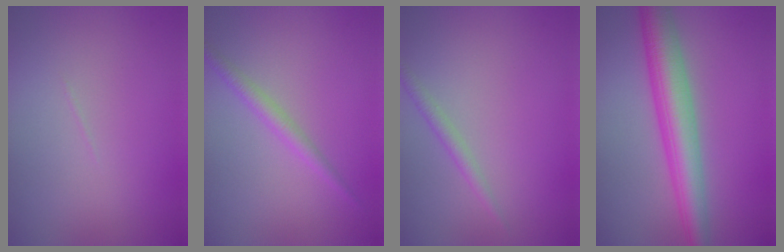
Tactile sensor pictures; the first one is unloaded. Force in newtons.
{"total": 1.8, "press": 1.8, "slide": 0.0}
{"total": 1.4, "press": 1.4, "slide": 0.0}
{"total": 6.6, "press": 6.6, "slide": 0.1}